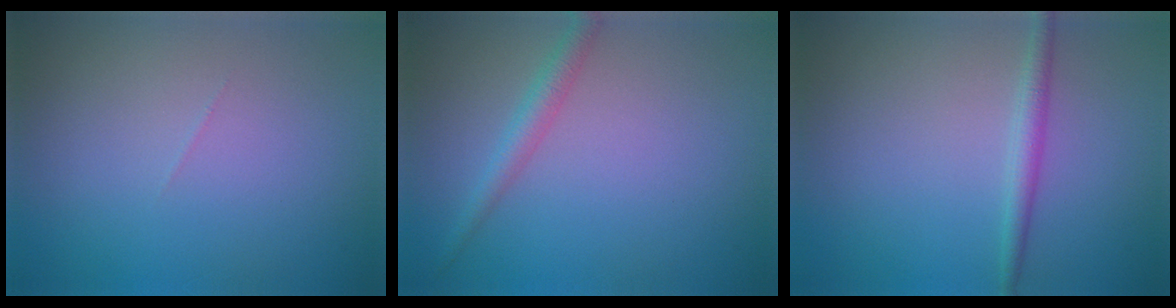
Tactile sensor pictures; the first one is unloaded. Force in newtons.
{"total": 1.9, "press": 1.9, "slide": 0.0}
{"total": 1.7, "press": 1.7, "slide": 0.1}